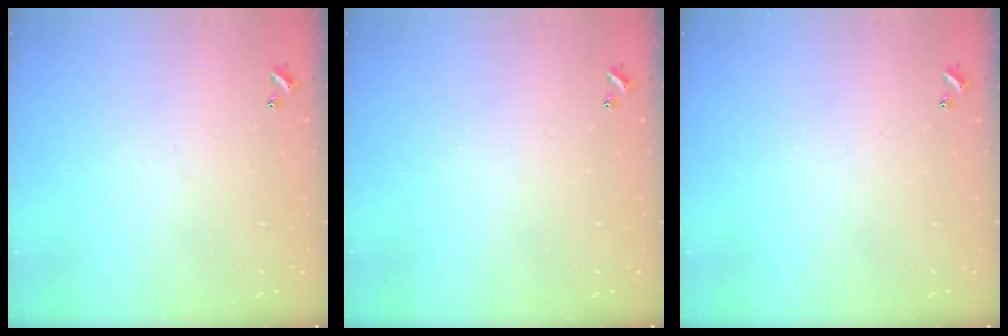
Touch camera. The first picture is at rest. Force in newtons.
{"total": 0.0}
{"total": 0.0}